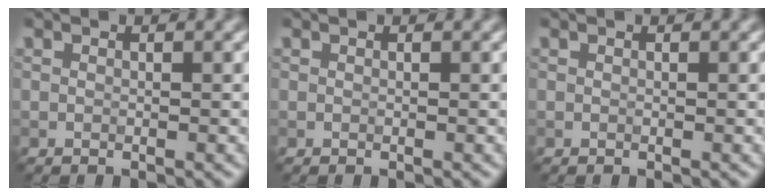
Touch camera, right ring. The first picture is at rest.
{"total": 0.0}
{"total": 0.0}